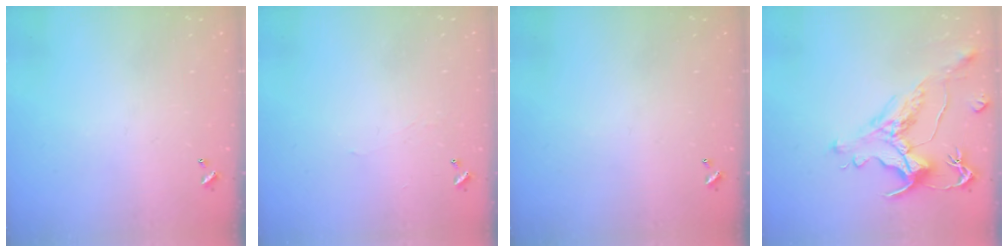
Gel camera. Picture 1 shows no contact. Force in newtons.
{"total": 0.9, "press": 0.7, "slide": 0.4}
{"total": 0.0}
{"total": 1.3, "press": 0.1, "slide": 1.3}